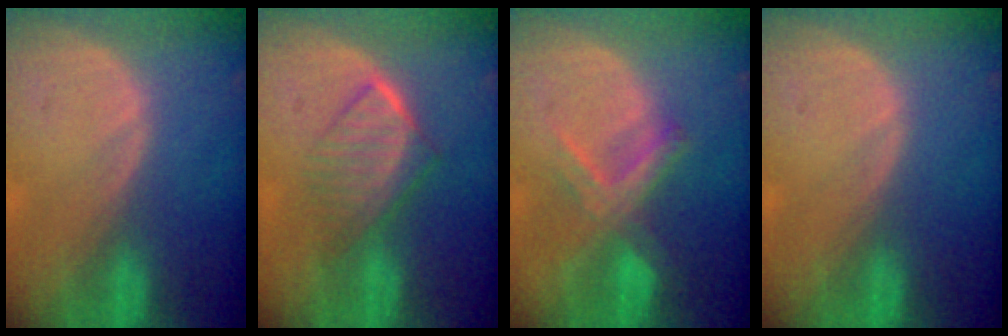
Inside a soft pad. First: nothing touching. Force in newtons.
{"total": 6.7, "press": 6.0, "slide": 2.9}
{"total": 6.6, "press": 6.2, "slide": 2.3}
{"total": 0.0}